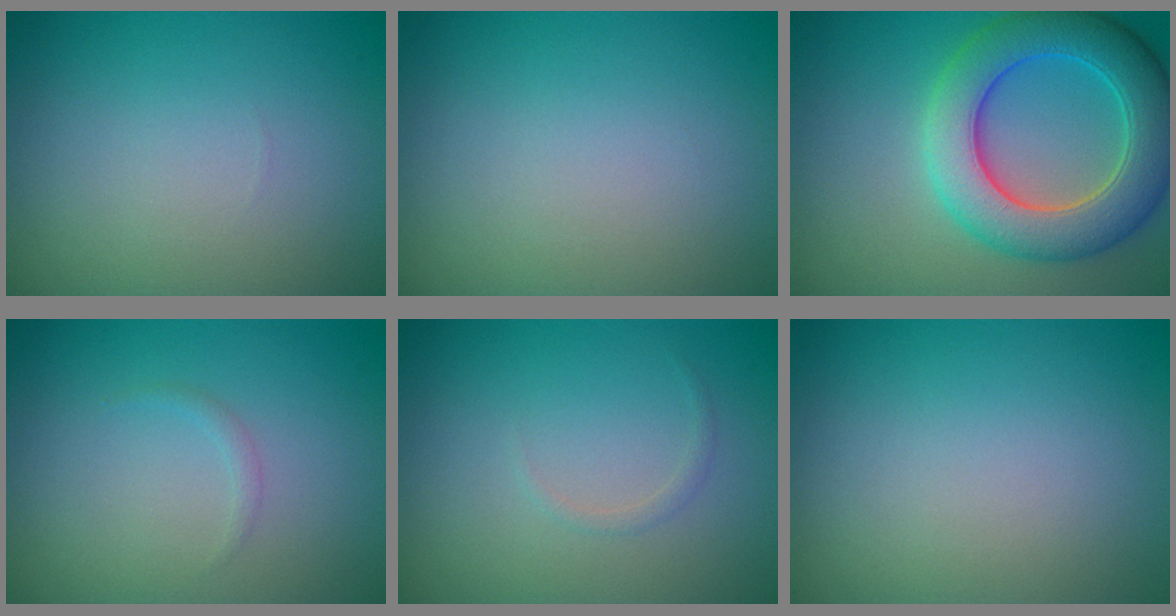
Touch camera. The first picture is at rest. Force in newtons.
{"total": 0.0}
{"total": 7.9, "press": 7.9, "slide": 0.3}
{"total": 0.5, "press": 0.5, "slide": 0.1}
{"total": 0.6, "press": 0.6, "slide": 0.0}
{"total": 0.0}